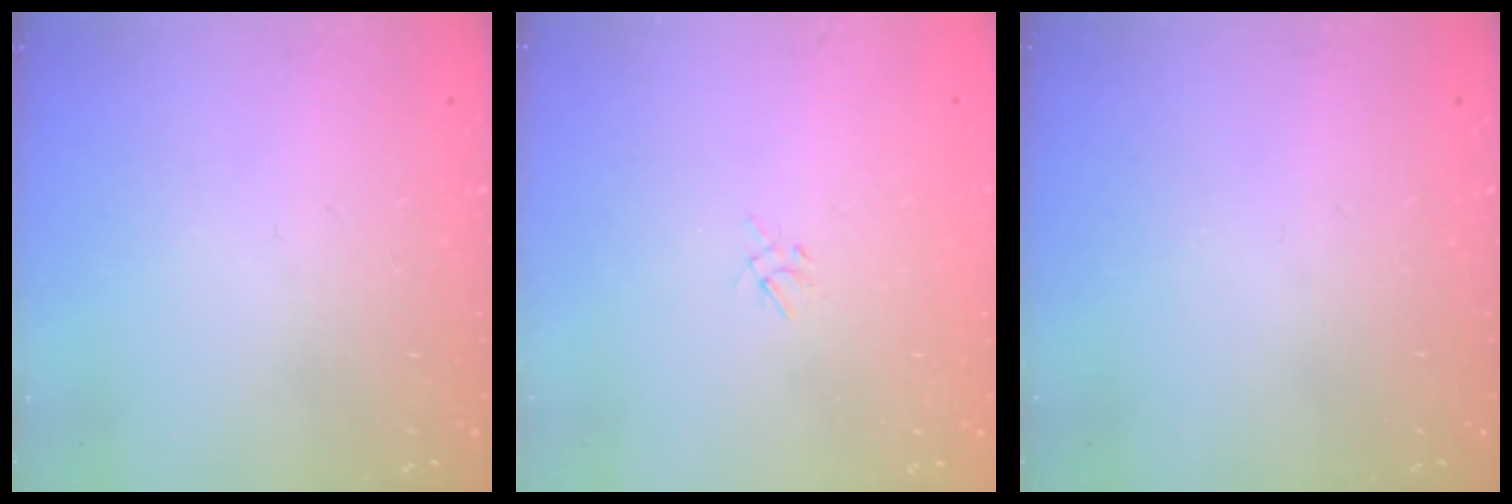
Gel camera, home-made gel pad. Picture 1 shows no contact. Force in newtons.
{"total": 2.0, "press": 2.0, "slide": 0.4}
{"total": 0.0}